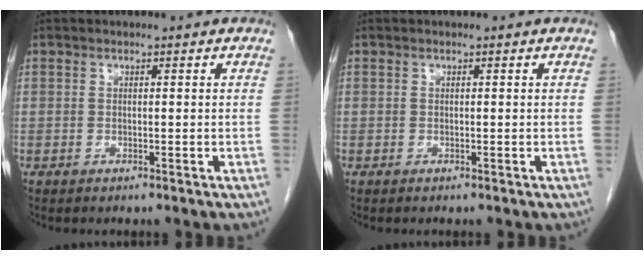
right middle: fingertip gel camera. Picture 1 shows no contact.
{"total": 0.0}